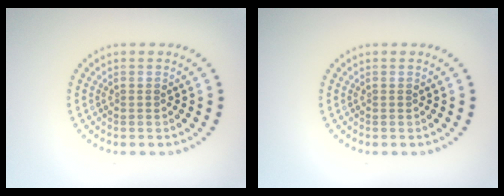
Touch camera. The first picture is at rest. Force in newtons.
{"total": 0.0}